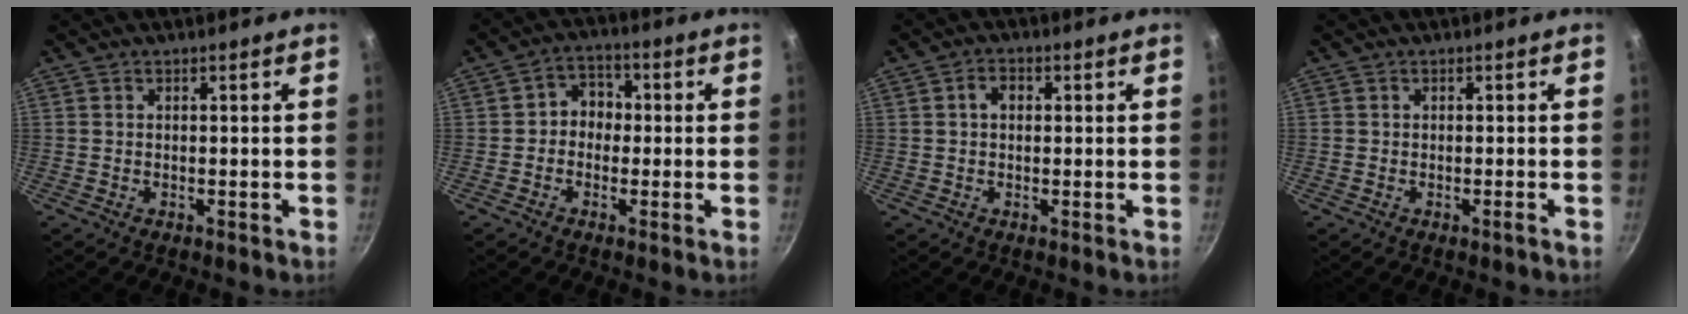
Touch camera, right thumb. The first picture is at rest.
{"total": 5.5, "force": [-0.3, 4.7, 2.8], "torque": [-0.006, 0.017, -0.017]}
{"total": 2.9, "force": [0.5, 2.2, 1.9], "torque": [-0.022, 0.008, 0.005]}
{"total": 0.6, "force": [-0.4, 0.0, 0.4], "torque": [-0.010, 0.003, -0.009]}